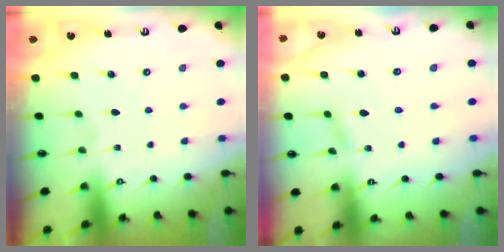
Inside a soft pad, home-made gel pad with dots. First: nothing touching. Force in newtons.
{"total": 2.3, "press": 2.3, "slide": 0.2}